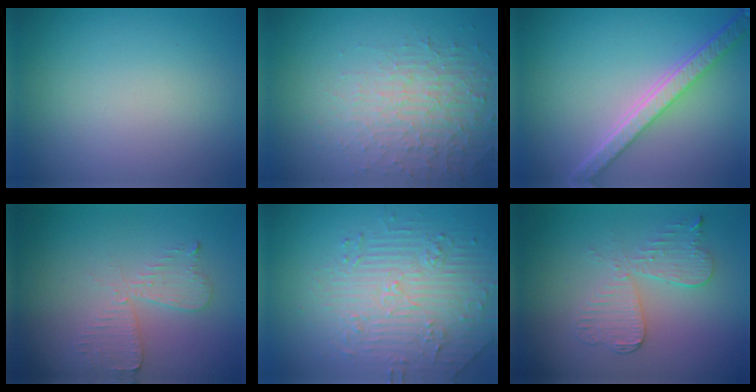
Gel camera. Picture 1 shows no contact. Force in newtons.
{"total": 4.2, "press": 3.1, "slide": 2.7}
{"total": 5.4, "press": 4.2, "slide": 3.4}
{"total": 2.7, "press": 2.4, "slide": 1.1}
{"total": 4.3, "press": 4.1, "slide": 1.1}
{"total": 3.9, "press": 3.3, "slide": 2.0}